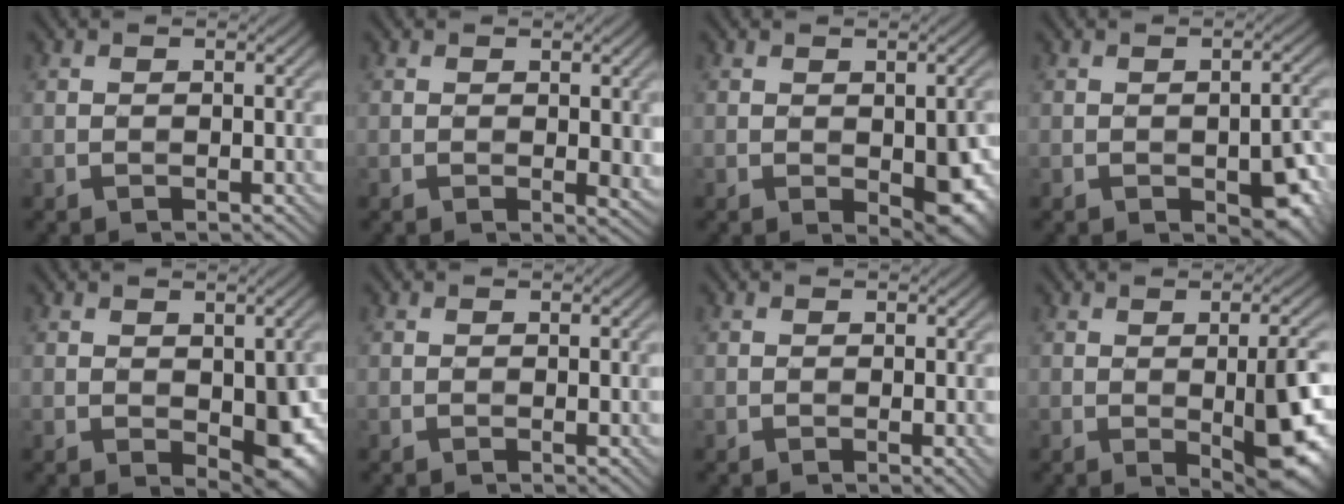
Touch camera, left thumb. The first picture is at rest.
{"total": 1.9, "force": [0.3, 0.9, 1.7], "torque": [-0.022, -0.006, 0.008]}
{"total": 6.3, "force": [-1.5, 3.4, 5.1], "torque": [-0.068, -0.023, -0.007]}
{"total": 6.0, "force": [-2.2, 2.9, 4.7], "torque": [-0.059, -0.007, -0.026]}
{"total": 7.0, "force": [-1.2, 3.9, 5.7], "torque": [-0.080, -0.025, -0.003]}
{"total": 0.7, "force": [-0.2, 0.1, 0.6], "torque": [-0.010, -0.002, -0.004]}
{"total": 1.4, "force": [-0.3, 0.2, 1.3], "torque": [-0.022, -0.003, -0.005]}
{"total": 8.7, "force": [-1.3, 2.5, 8.2], "torque": [-0.117, -0.008, -0.017]}